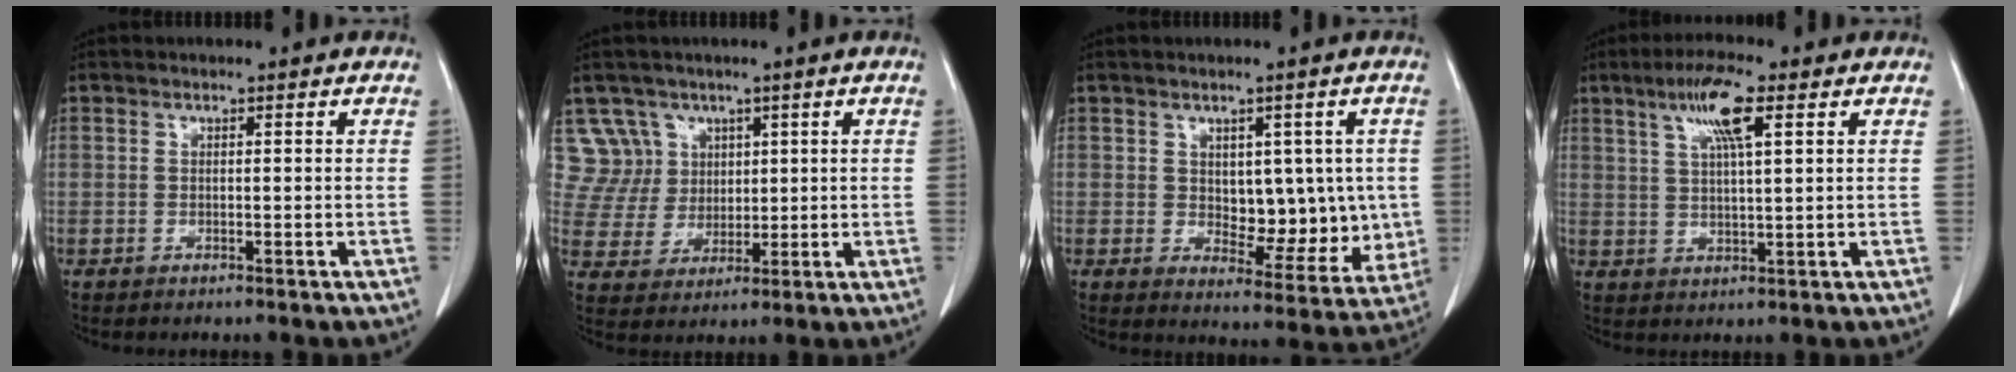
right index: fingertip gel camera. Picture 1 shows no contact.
{"total": 7.2, "force": [3.6, 6.1, -0.6], "torque": [0.017, 0.015, 0.079]}
{"total": 9.1, "force": [0.7, 5.5, 7.2], "torque": [-0.074, 0.005, 0.025]}
{"total": 7.2, "force": [3.5, 0.7, 6.3], "torque": [-0.122, 0.008, 0.064]}